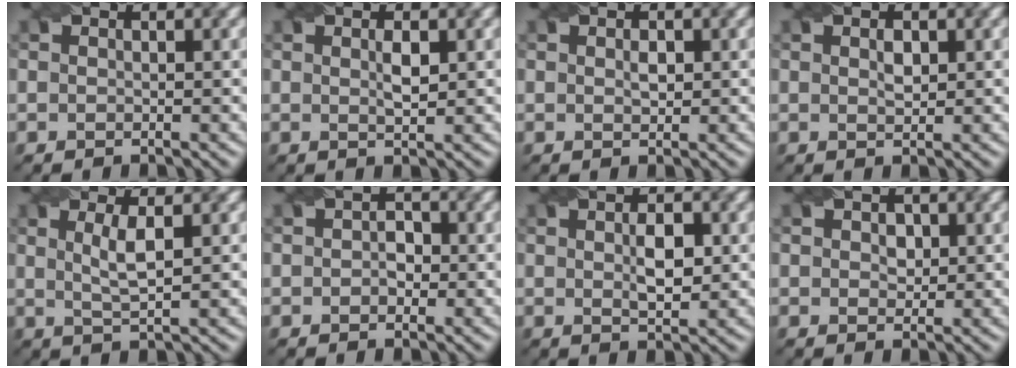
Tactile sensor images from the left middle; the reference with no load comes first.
{"total": 1.6, "force": [0.4, 0.5, 1.5], "torque": [-0.030, 0.000, 0.009]}
{"total": 1.1, "force": [0.2, 0.6, 0.9], "torque": [-0.016, 0.000, 0.006]}
{"total": 1.3, "force": [0.4, 0.6, 1.0], "torque": [-0.019, 0.001, 0.010]}
{"total": 2.7, "force": [0.8, 0.6, 2.6], "torque": [-0.051, 0.000, 0.016]}
{"total": 1.7, "force": [-0.1, 1.2, 1.2], "torque": [-0.019, 0.002, -0.006]}
{"total": 2.8, "force": [0.4, 1.2, 2.5], "torque": [-0.049, 0.000, 0.010]}
{"total": 1.7, "force": [0.5, 1.2, 1.0], "torque": [-0.014, -0.003, 0.007]}